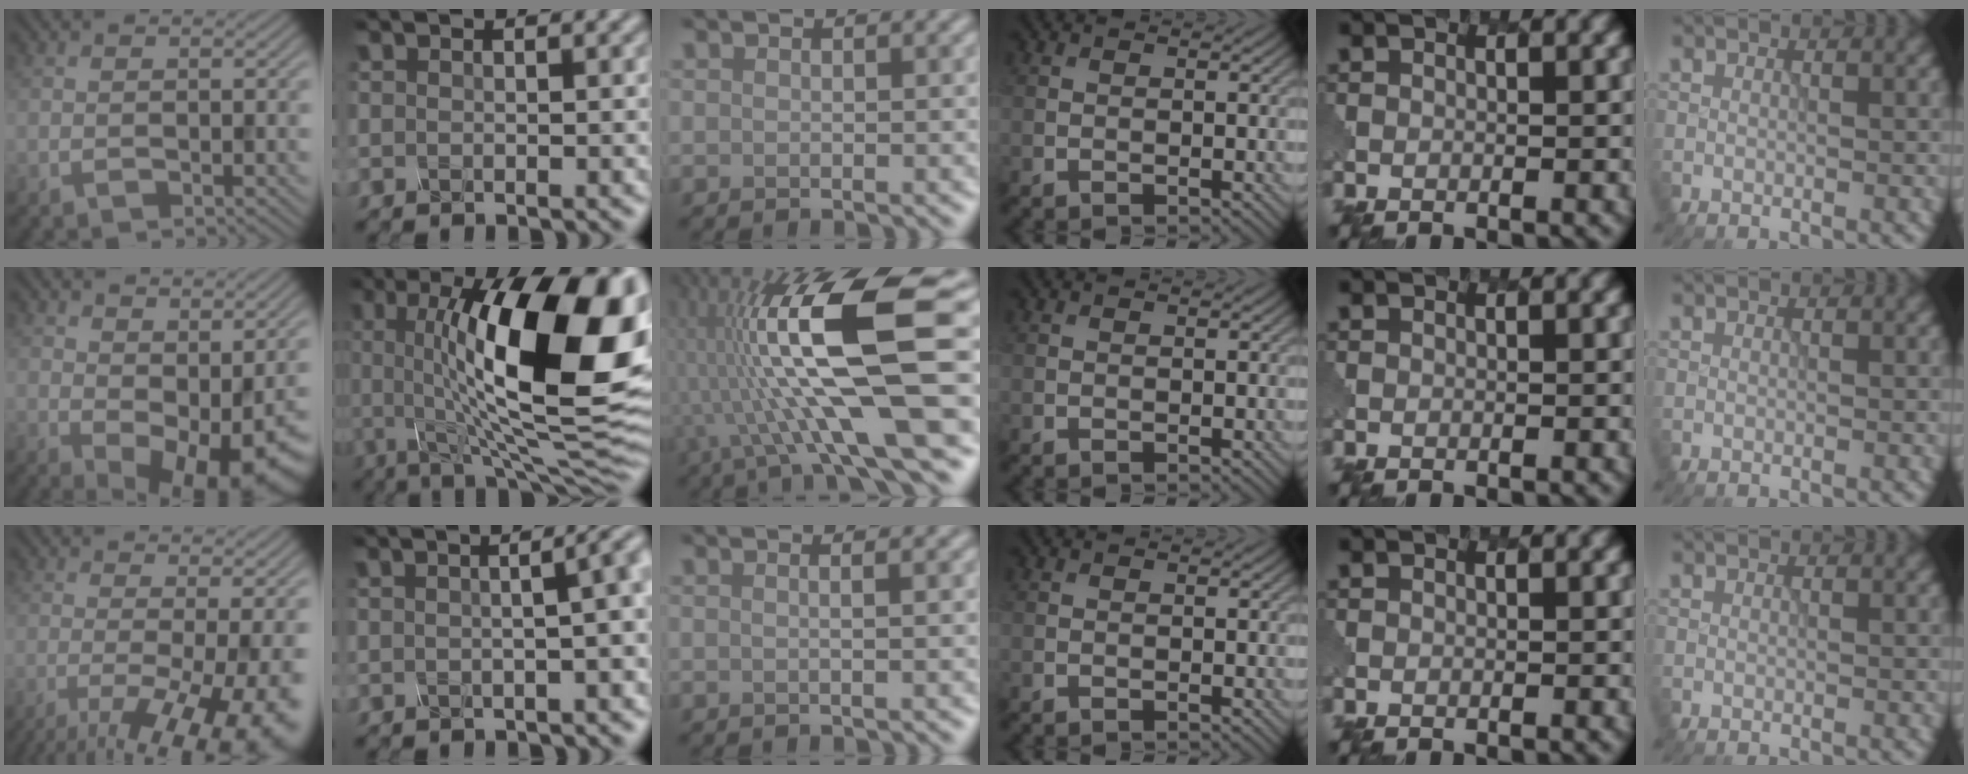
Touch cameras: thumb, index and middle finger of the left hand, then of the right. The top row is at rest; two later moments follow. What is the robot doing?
{"motion": "pour", "object": "mug"}